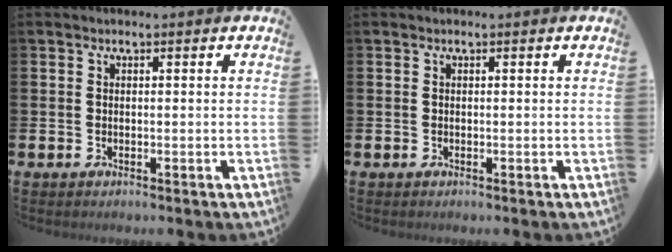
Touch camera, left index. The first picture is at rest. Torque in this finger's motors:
{"motor_torque": [-0.01, 0.01, 0.01, 0.00]}